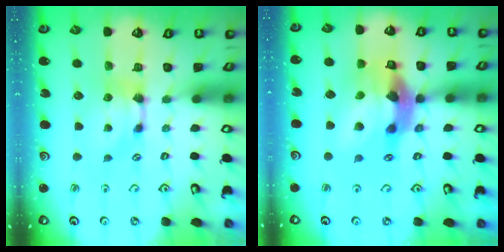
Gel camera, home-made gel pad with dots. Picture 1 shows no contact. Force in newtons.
{"total": 12.6, "press": 12.2, "slide": 3.0}